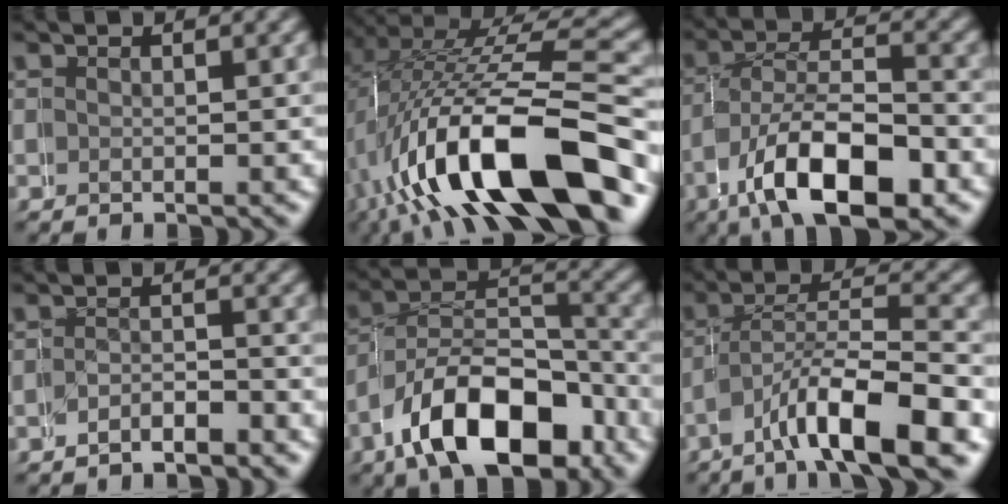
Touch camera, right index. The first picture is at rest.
{"total": 13.0, "force": [-3.2, 5.5, 11.4], "torque": [-0.217, -0.017, -0.034]}
{"total": 9.2, "force": [-4.1, 4.6, 6.8], "torque": [-0.118, -0.036, -0.050]}
{"total": 2.4, "force": [-2.4, 0.4, -0.2], "torque": [0.007, -0.004, -0.044]}
{"total": 10.2, "force": [-5.2, 5.8, 6.6], "torque": [-0.107, -0.030, -0.073]}
{"total": 7.4, "force": [-3.9, 2.8, 5.6], "torque": [-0.097, -0.017, -0.058]}